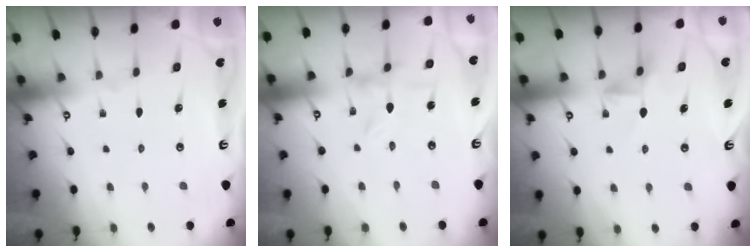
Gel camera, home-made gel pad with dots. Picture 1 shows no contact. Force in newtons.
{"total": 0.0}
{"total": 4.7, "press": 4.6, "slide": 0.4}